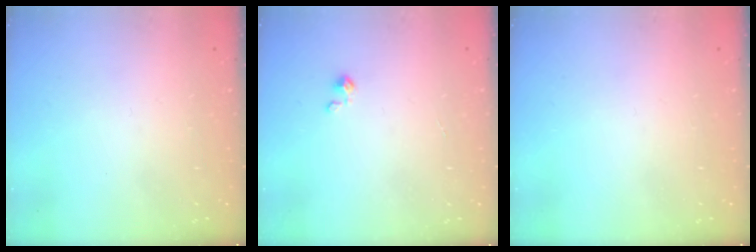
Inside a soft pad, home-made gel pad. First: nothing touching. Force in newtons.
{"total": 2.3, "press": 2.2, "slide": 0.3}
{"total": 0.0}